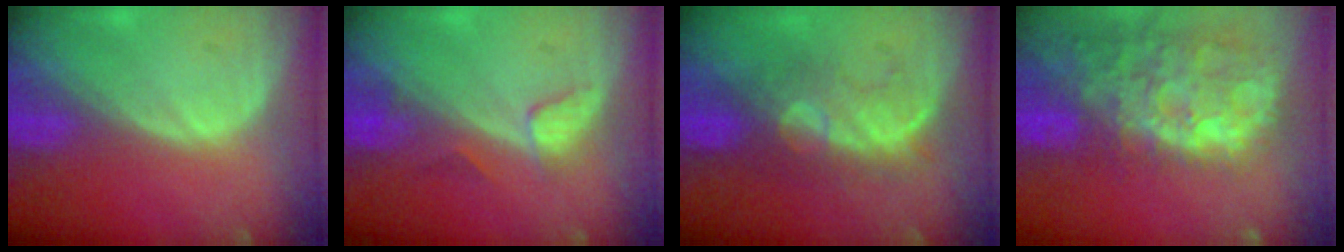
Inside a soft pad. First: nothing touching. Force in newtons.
{"total": 2.8, "press": 2.7, "slide": 0.4}
{"total": 8.0, "press": 7.8, "slide": 1.7}
{"total": 14.6, "press": 11.8, "slide": 8.7}